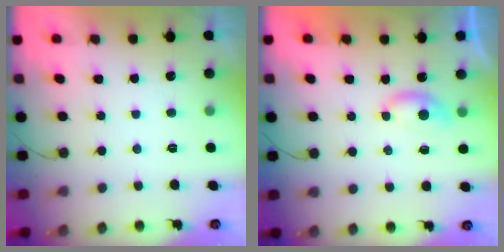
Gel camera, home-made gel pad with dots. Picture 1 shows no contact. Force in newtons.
{"total": 3.8, "press": 3.8, "slide": 0.6}